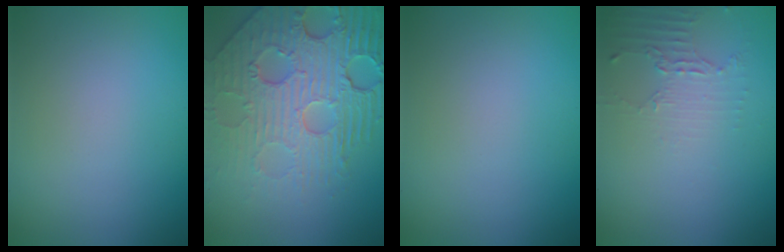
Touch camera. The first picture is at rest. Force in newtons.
{"total": 8.6, "press": 5.9, "slide": 6.2}
{"total": 0.0}
{"total": 2.1, "press": 1.5, "slide": 1.4}